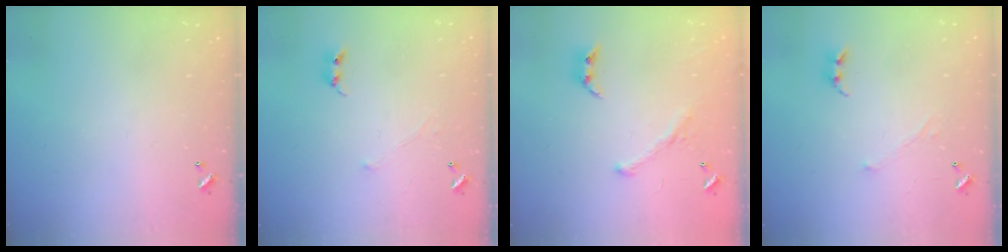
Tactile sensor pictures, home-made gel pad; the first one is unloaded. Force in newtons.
{"total": 1.5, "press": 1.4, "slide": 0.6}
{"total": 1.3, "press": 0.6, "slide": 1.2}
{"total": 0.7, "press": 0.4, "slide": 0.5}